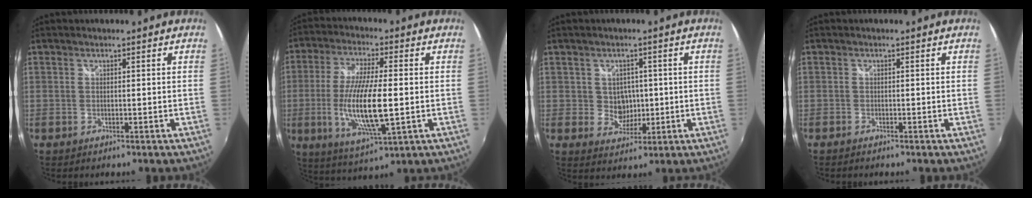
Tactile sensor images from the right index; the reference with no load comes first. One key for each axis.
{"total": 15.2, "fx": -2.0, "fy": 3.6, "fz": 14.6, "tx": -0.286, "ty": -0.017, "tz": -0.034}
{"total": 4.7, "fx": 0.2, "fy": 4.3, "fz": 1.7, "tx": -0.032, "ty": 0.006, "tz": 0.009}
{"total": 0.9, "fx": -0.8, "fy": 0.3, "fz": 0.2, "tx": -0.008, "ty": -0.004, "tz": -0.017}